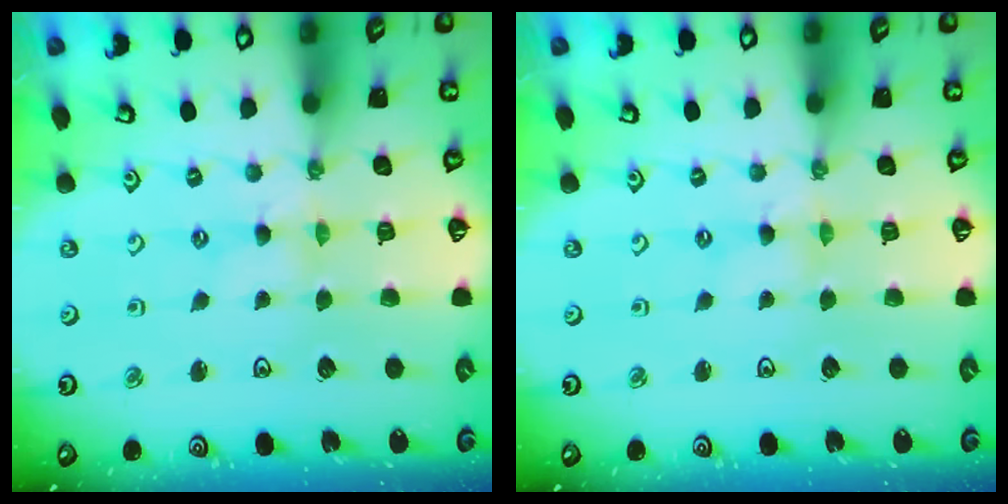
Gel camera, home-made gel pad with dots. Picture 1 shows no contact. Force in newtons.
{"total": 0.0}